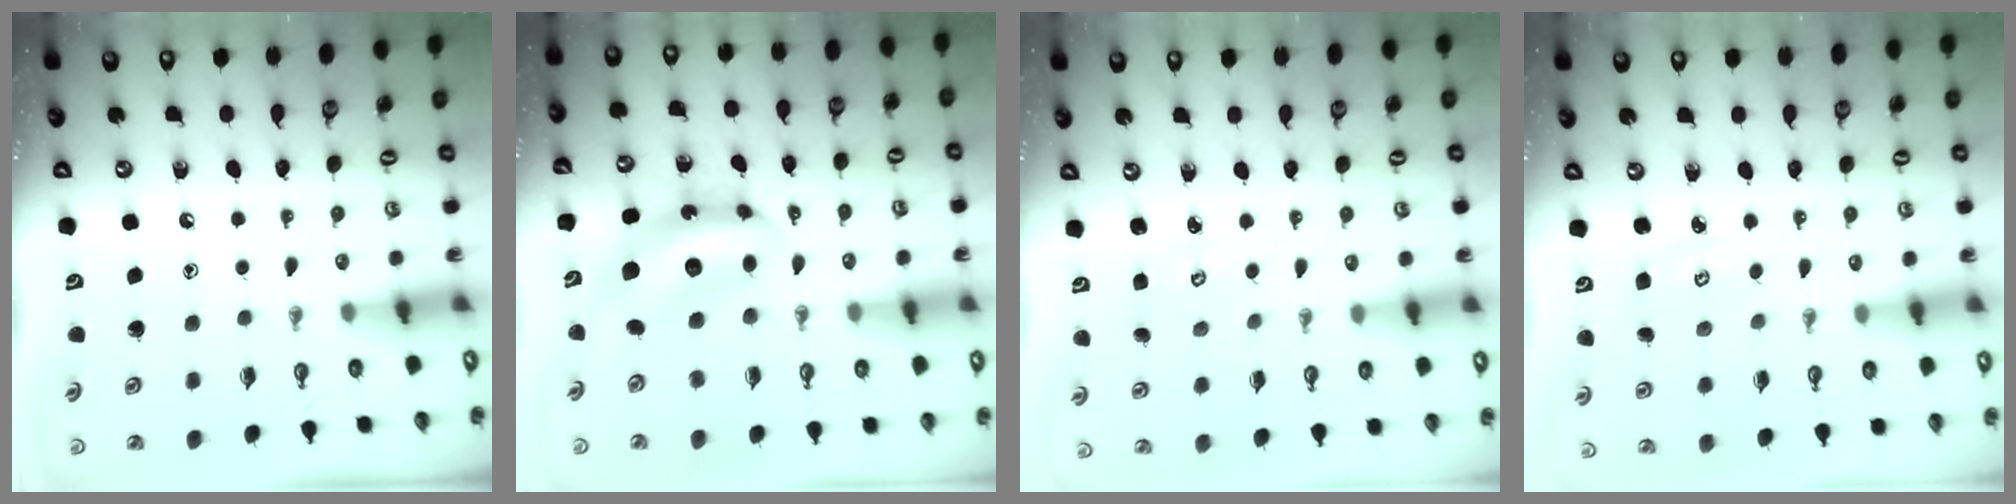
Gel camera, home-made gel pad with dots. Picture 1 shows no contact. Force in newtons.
{"total": 7.4, "press": 7.4, "slide": 0.7}
{"total": 2.0, "press": 2.0, "slide": 0.1}
{"total": 3.5, "press": 3.5, "slide": 0.4}